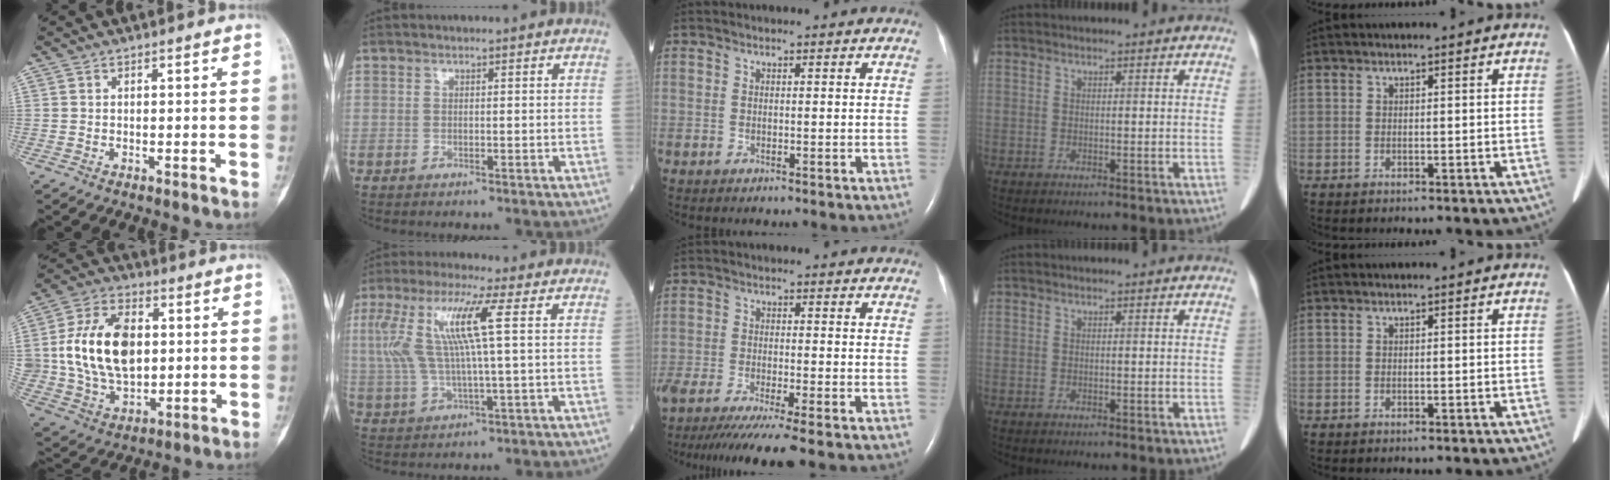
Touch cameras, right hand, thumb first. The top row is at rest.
{"thumb": {"total": 18.6, "force": [2.0, 12.2, 13.9], "torque": [-0.230, 0.003, 0.043]}, "index": {"total": 11.3, "force": [2.5, 0.7, 11.0], "torque": [-0.250, 0.024, 0.051]}, "middle": {"total": 12.5, "force": [-10.5, -0.7, 6.8], "torque": [-0.092, -0.043, -0.166]}}